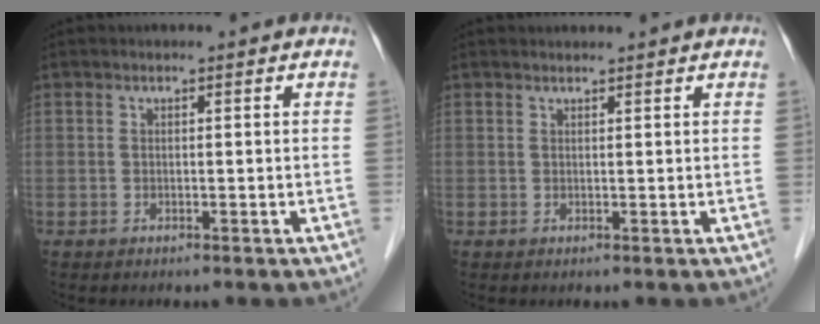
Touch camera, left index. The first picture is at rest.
{"total": 1.9, "force": [1.8, 0.1, 0.3], "torque": [-0.008, 0.014, 0.027]}